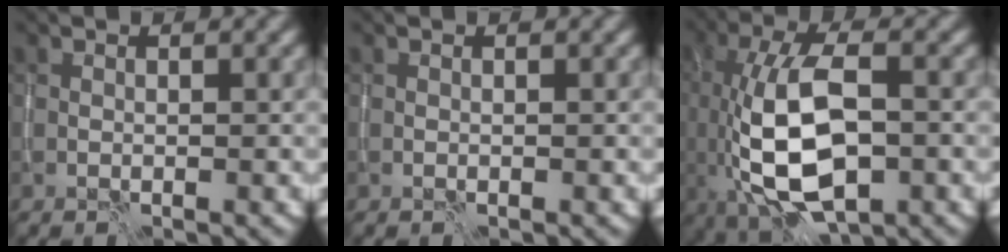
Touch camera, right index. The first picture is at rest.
{"total": 0.0}
{"total": 10.8, "force": [-1.8, 5.0, 9.4], "torque": [-0.188, -0.010, -0.028]}